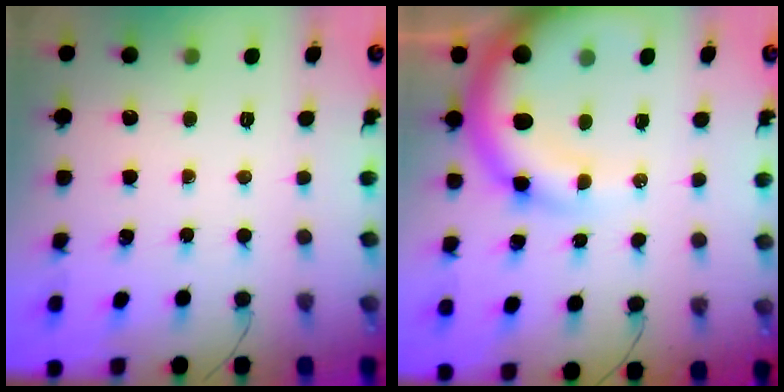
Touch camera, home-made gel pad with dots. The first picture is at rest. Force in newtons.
{"total": 14.0, "press": 13.6, "slide": 3.6}